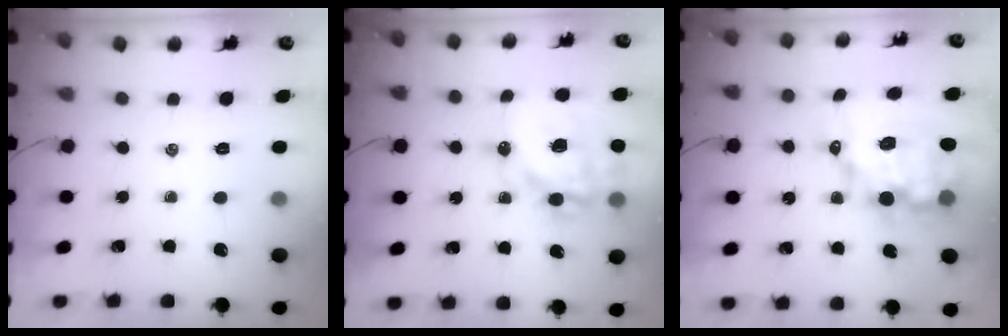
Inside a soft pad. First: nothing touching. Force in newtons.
{"total": 20.4, "press": 20.0, "slide": 4.2}
{"total": 12.1, "press": 11.7, "slide": 3.0}